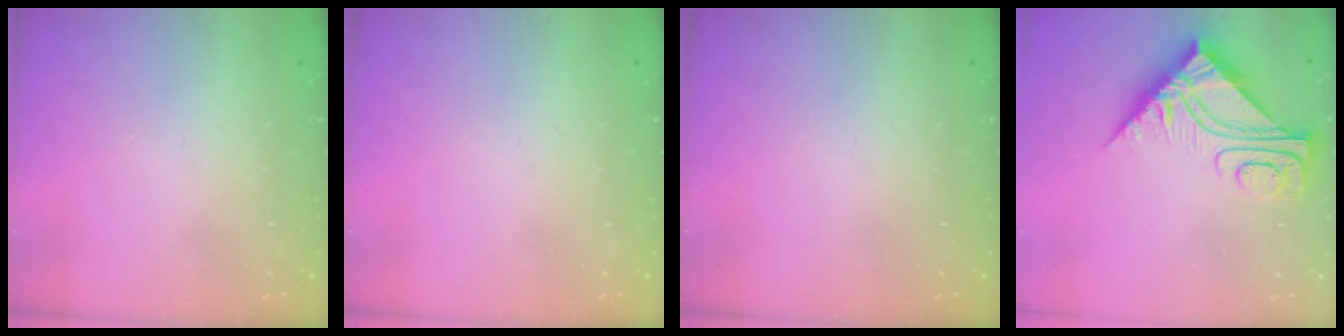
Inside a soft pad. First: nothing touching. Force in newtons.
{"total": 0.0}
{"total": 0.0}
{"total": 10.0, "press": 9.9, "slide": 0.9}